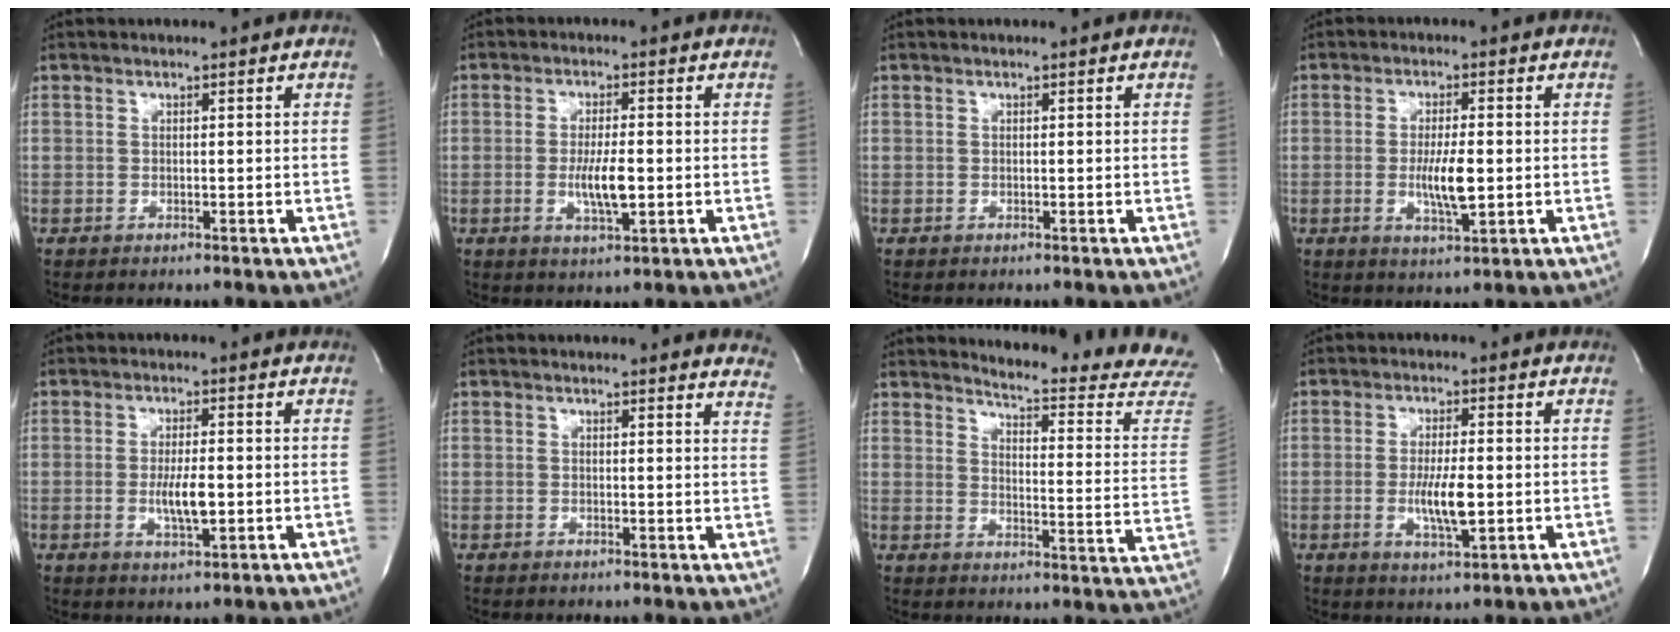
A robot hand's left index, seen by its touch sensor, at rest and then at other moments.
{"total": 5.4, "force": [-1.6, 0.9, 5.1], "torque": [-0.100, -0.014, -0.024]}
{"total": 0.0}
{"total": 5.9, "force": [-1.4, 1.0, 5.7], "torque": [-0.107, -0.016, -0.021]}
{"total": 4.8, "force": [-1.3, 0.9, 4.5], "torque": [-0.088, -0.012, -0.020]}
{"total": 8.7, "force": [8.5, 1.4, 1.4], "torque": [0.014, -0.041, 0.055]}
{"total": 17.1, "force": [16.8, -0.9, 3.3], "torque": [-0.046, -0.149, 0.179]}
{"total": 6.0, "force": [-1.5, 1.0, 5.8], "torque": [-0.111, -0.016, -0.024]}